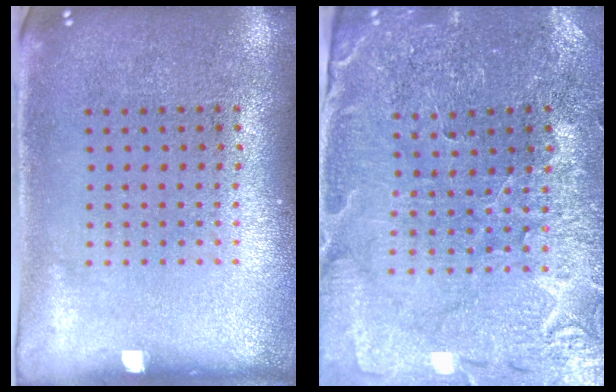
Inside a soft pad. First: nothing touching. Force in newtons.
{"total": 1.5, "press": 1.5, "slide": 0.1}